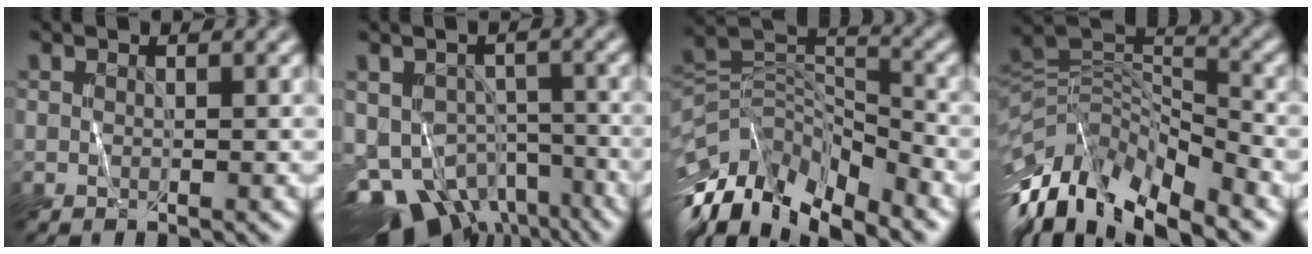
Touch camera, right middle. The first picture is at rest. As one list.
[{"total": 10.1, "force": [-6.2, 6.1, 5.2], "torque": [-0.094, -0.025, -0.079]}, {"total": 11.8, "force": [-8.0, 5.1, 7.0], "torque": [-0.156, 0.007, -0.137]}, {"total": 11.0, "force": [-6.4, 4.9, 7.5], "torque": [-0.158, 0.010, -0.115]}]